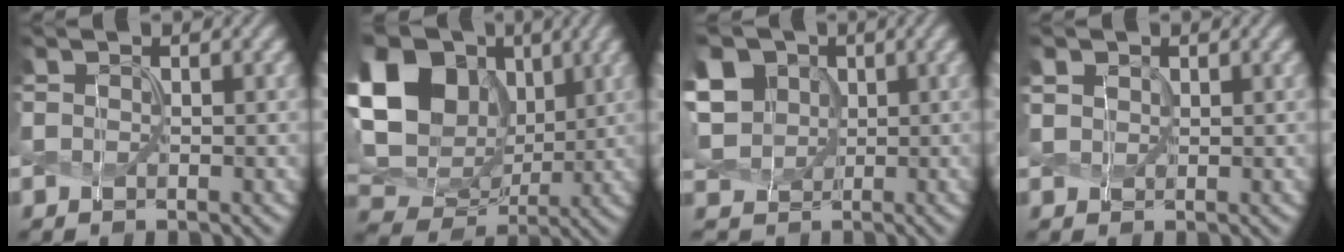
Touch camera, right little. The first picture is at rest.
{"total": 18.6, "force": [5.8, 14.1, 10.6], "torque": [-0.253, 0.050, 0.097]}
{"total": 10.4, "force": [2.9, 8.5, 5.4], "torque": [-0.131, 0.021, 0.043]}
{"total": 1.3, "force": [0.8, 1.0, 0.4], "torque": [-0.013, 0.003, 0.018]}